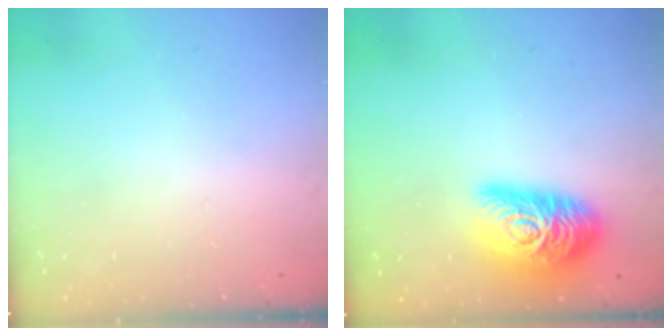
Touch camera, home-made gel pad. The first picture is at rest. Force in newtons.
{"total": 18.2, "press": 18.1, "slide": 1.1}